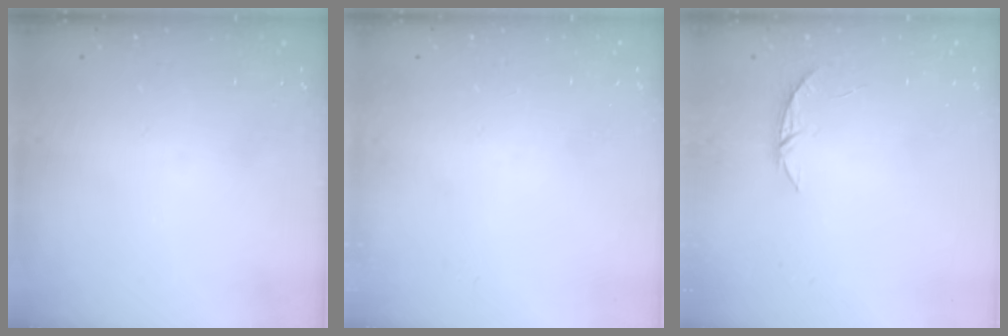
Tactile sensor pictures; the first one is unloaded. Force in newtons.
{"total": 0.0}
{"total": 4.2, "press": 4.2, "slide": 0.5}